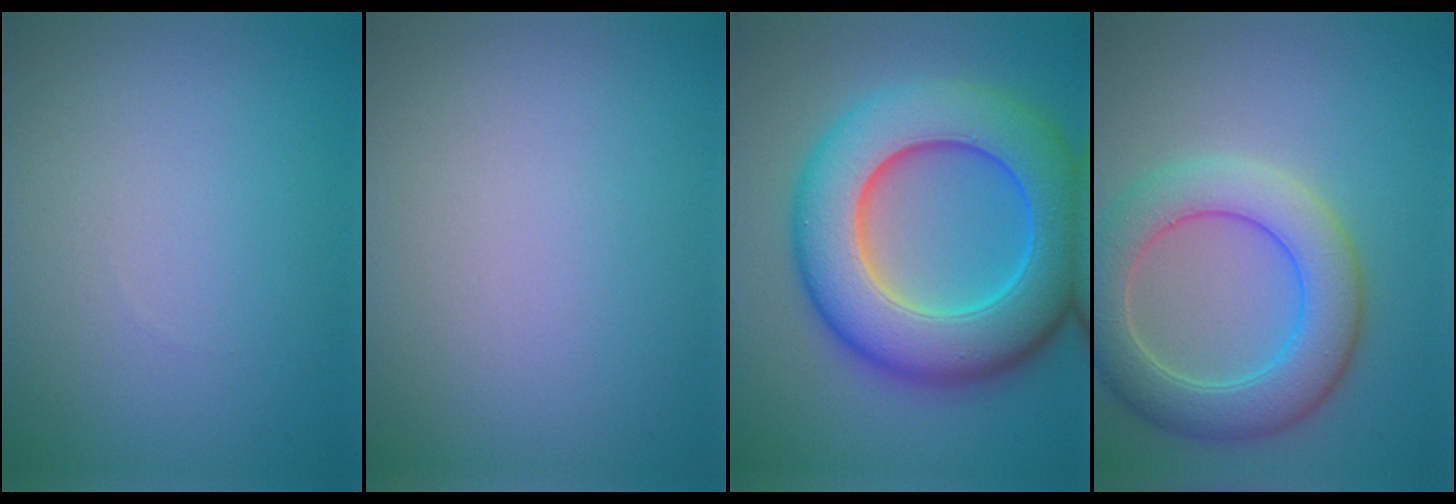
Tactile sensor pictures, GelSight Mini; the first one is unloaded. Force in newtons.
{"total": 0.0}
{"total": 12.2, "press": 12.2, "slide": 0.1}
{"total": 6.6, "press": 6.6, "slide": 0.4}